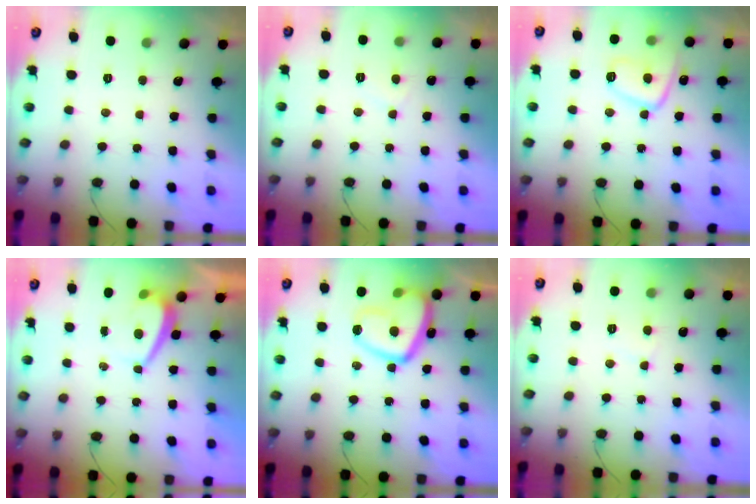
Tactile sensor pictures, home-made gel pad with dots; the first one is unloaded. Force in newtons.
{"total": 3.5, "press": 3.4, "slide": 0.6}
{"total": 11.3, "press": 11.3, "slide": 0.8}
{"total": 1.7, "press": 1.6, "slide": 0.6}
{"total": 15.9, "press": 15.8, "slide": 1.5}
{"total": 2.9, "press": 2.9, "slide": 0.3}